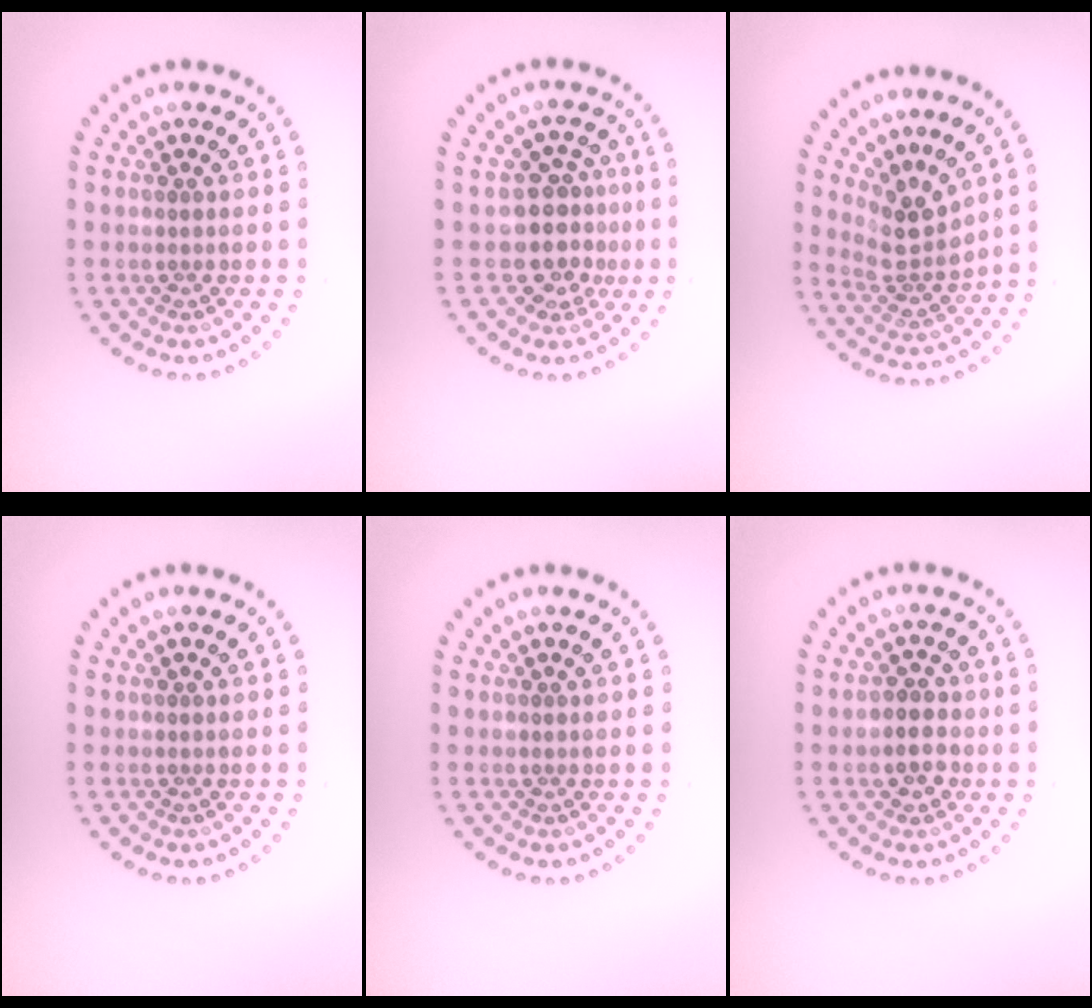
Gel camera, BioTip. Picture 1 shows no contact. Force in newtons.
{"total": 3.8, "press": 3.0, "slide": 2.4}
{"total": 3.1, "press": 2.3, "slide": 2.1}
{"total": 0.0}
{"total": 0.0}
{"total": 2.5, "press": 2.4, "slide": 0.8}